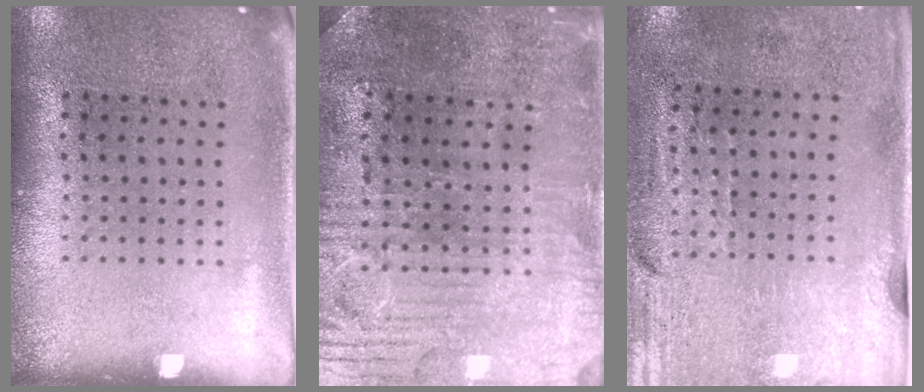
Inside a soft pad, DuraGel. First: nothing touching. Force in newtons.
{"total": 1.7, "press": 1.7, "slide": 0.5}
{"total": 3.0, "press": 2.5, "slide": 1.6}